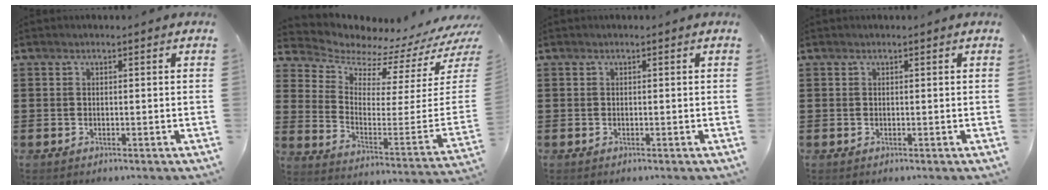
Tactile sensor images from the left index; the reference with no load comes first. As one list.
[{"total": 3.3, "force": [3.1, 0.9, 0.6], "torque": [-0.025, -0.066, 0.044]}, {"total": 0.0}, {"total": 0.0}]